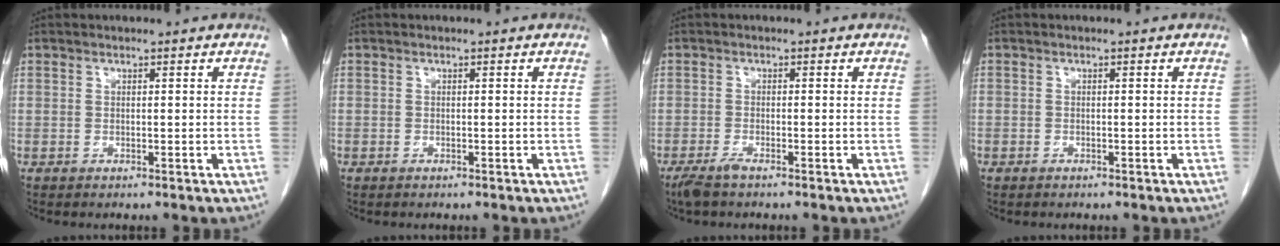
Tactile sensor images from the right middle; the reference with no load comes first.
{"total": 0.0}
{"total": 2.6, "force": [-2.0, 0.3, 1.6], "torque": [-0.038, -0.006, -0.039]}
{"total": 0.6, "force": [-0.4, 0.4, 0.0], "torque": [0.000, 0.004, -0.008]}